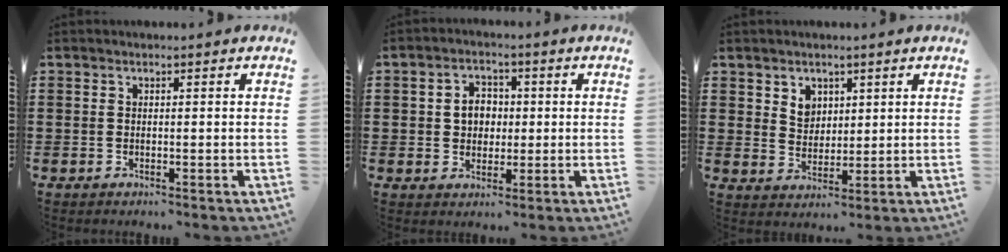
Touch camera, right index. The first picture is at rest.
{"total": 4.1, "force": [0.1, 3.5, 2.3], "torque": [-0.047, 0.010, -0.005]}
{"total": 4.0, "force": [2.3, 3.1, 1.1], "torque": [-0.026, 0.007, 0.041]}